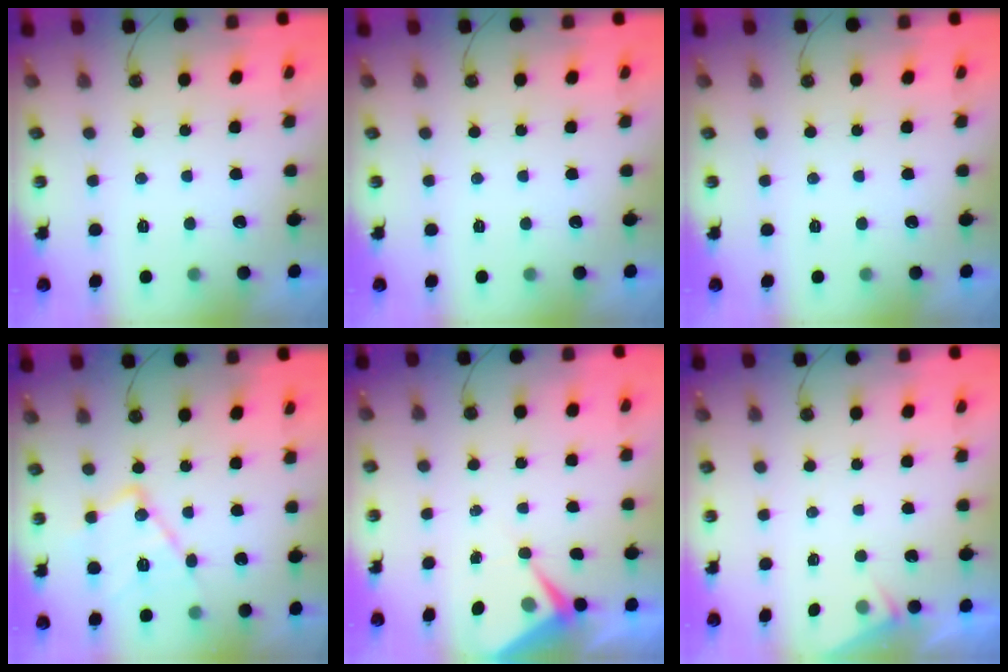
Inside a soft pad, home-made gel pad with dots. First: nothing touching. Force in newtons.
{"total": 0.0}
{"total": 0.0}
{"total": 14.9, "press": 14.9, "slide": 1.3}
{"total": 5.8, "press": 5.8, "slide": 0.6}
{"total": 2.6, "press": 2.6, "slide": 0.4}